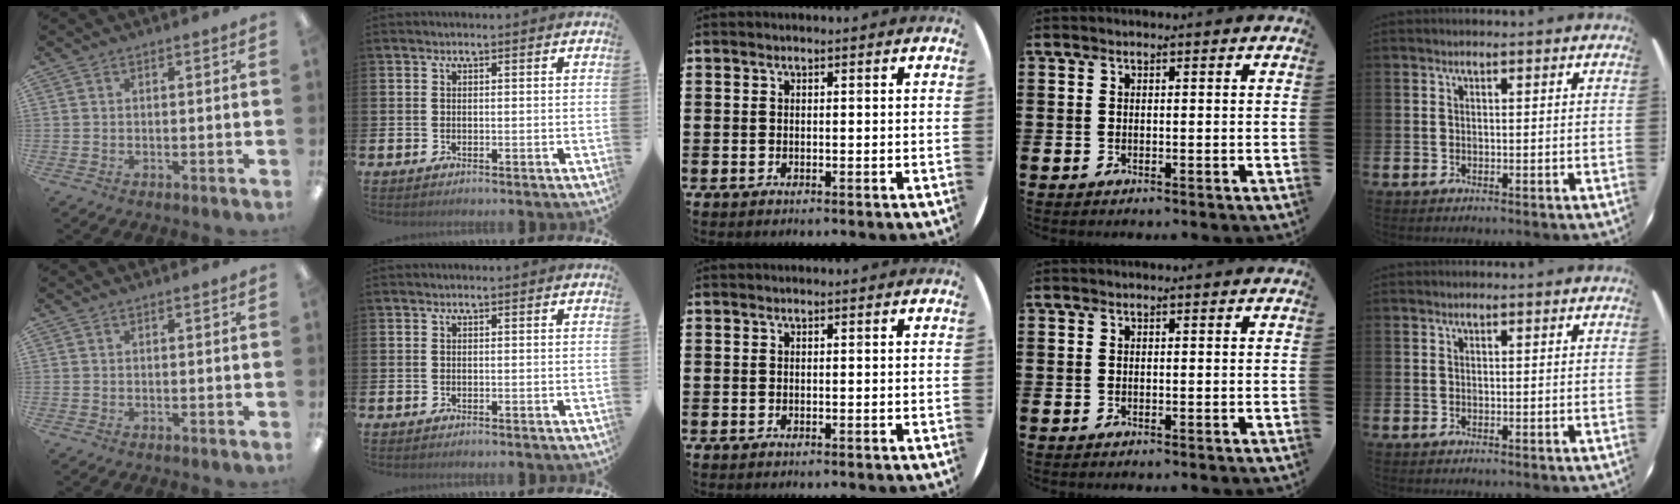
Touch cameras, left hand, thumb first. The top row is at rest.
{}